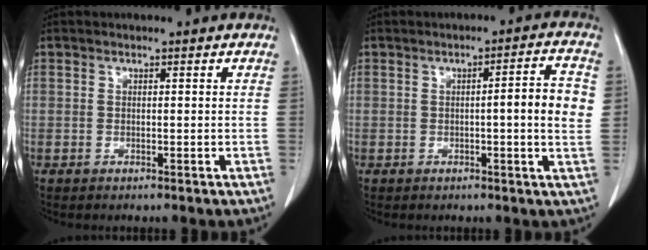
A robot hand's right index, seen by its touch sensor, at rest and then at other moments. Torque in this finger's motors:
{"motor_torque": [0.22, 0.08, 0.04, 0.01]}